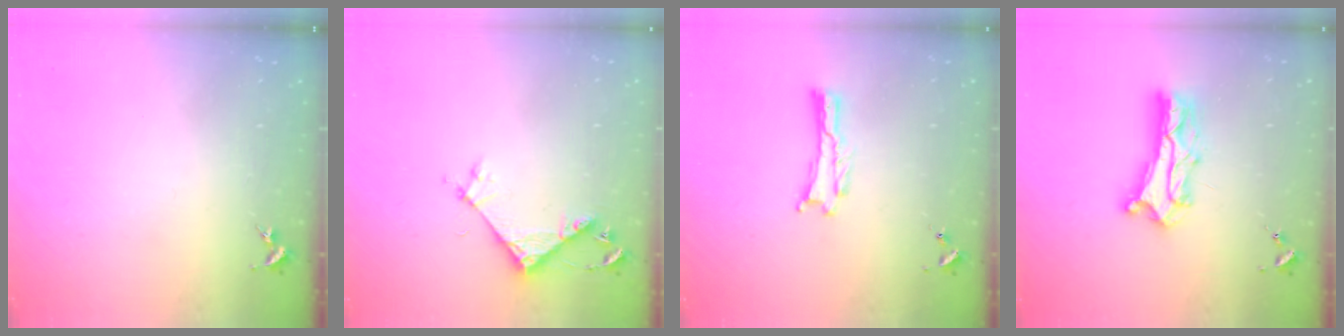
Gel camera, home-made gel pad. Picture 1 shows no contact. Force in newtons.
{"total": 5.4, "press": 5.4, "slide": 0.4}
{"total": 0.0}
{"total": 8.3, "press": 8.3, "slide": 0.7}